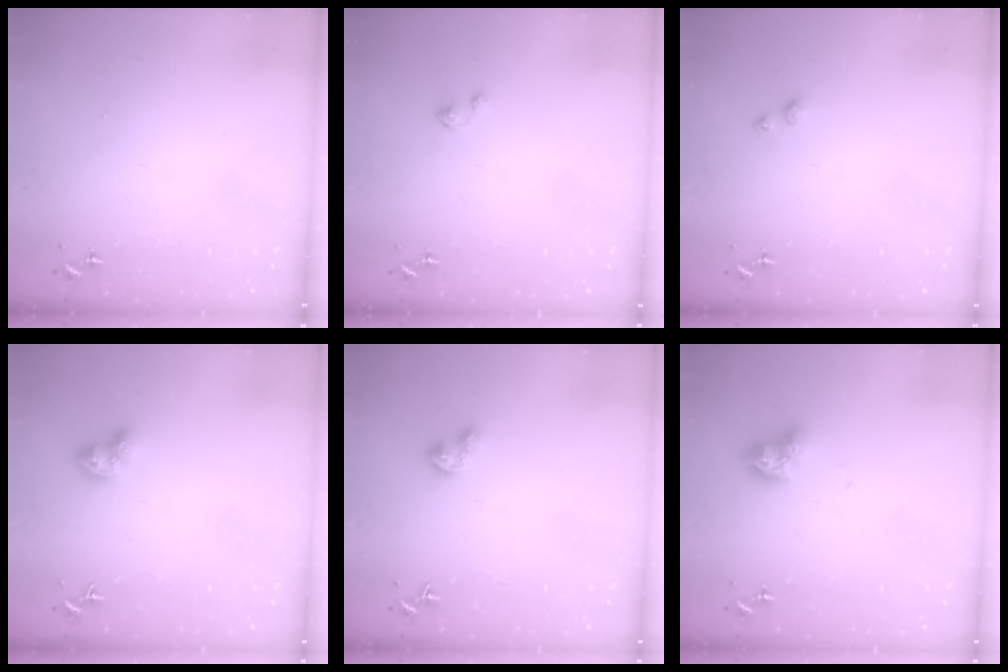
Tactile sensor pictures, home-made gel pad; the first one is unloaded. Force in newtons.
{"total": 2.0, "press": 2.0, "slide": 0.4}
{"total": 4.6, "press": 4.6, "slide": 0.3}
{"total": 9.0, "press": 9.0, "slide": 1.0}
{"total": 4.3, "press": 4.3, "slide": 0.5}
{"total": 9.0, "press": 9.0, "slide": 1.0}